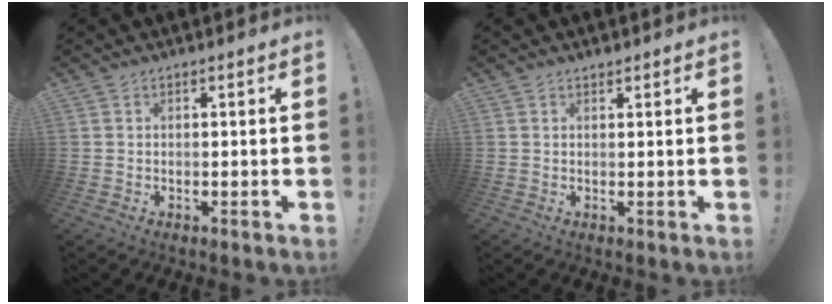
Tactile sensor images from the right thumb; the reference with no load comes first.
{"total": 0.8, "force": [0.8, 0.2, 0.0], "torque": [0.005, -0.002, 0.015]}